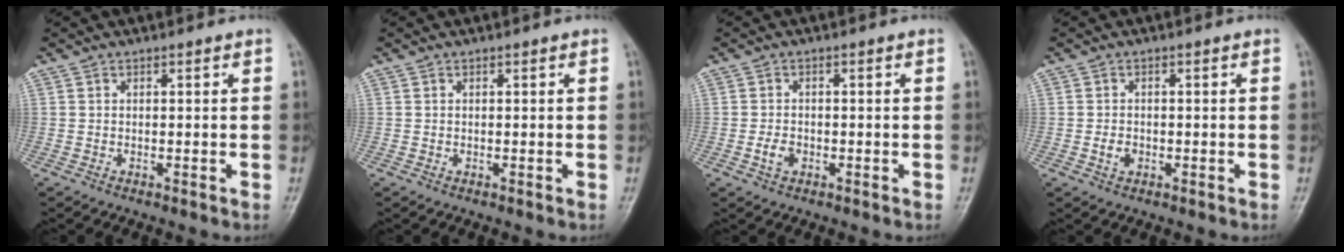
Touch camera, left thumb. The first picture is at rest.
{"total": 0.0}
{"total": 2.8, "force": [-0.9, 2.0, 1.6], "torque": [-0.027, 0.007, -0.018]}
{"total": 2.3, "force": [-0.6, 1.7, 1.3], "torque": [-0.020, 0.005, -0.012]}